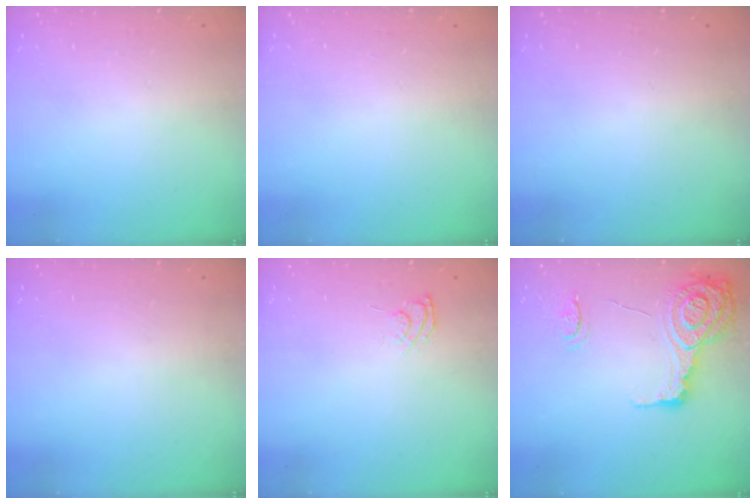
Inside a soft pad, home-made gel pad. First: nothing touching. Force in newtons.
{"total": 0.0}
{"total": 0.0}
{"total": 0.0}
{"total": 6.1, "press": 5.9, "slide": 1.4}
{"total": 16.9, "press": 16.8, "slide": 1.4}